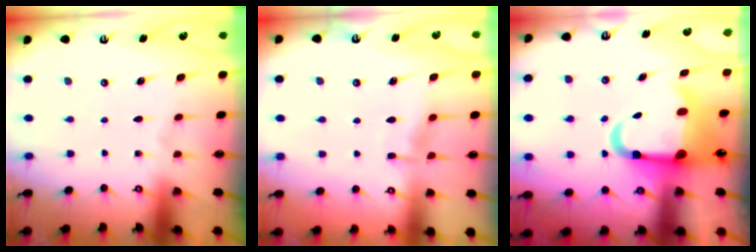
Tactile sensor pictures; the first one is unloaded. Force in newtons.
{"total": 5.0, "press": 4.9, "slide": 0.3}
{"total": 11.9, "press": 11.8, "slide": 1.7}